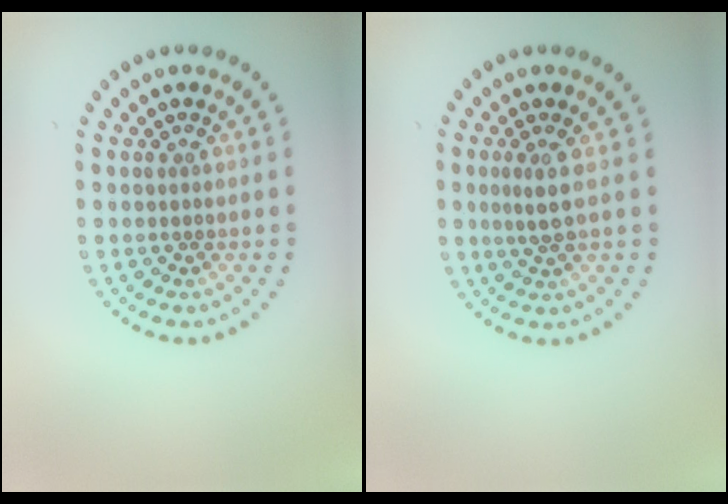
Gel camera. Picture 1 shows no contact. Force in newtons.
{"total": 1.9, "press": 1.3, "slide": 1.3}